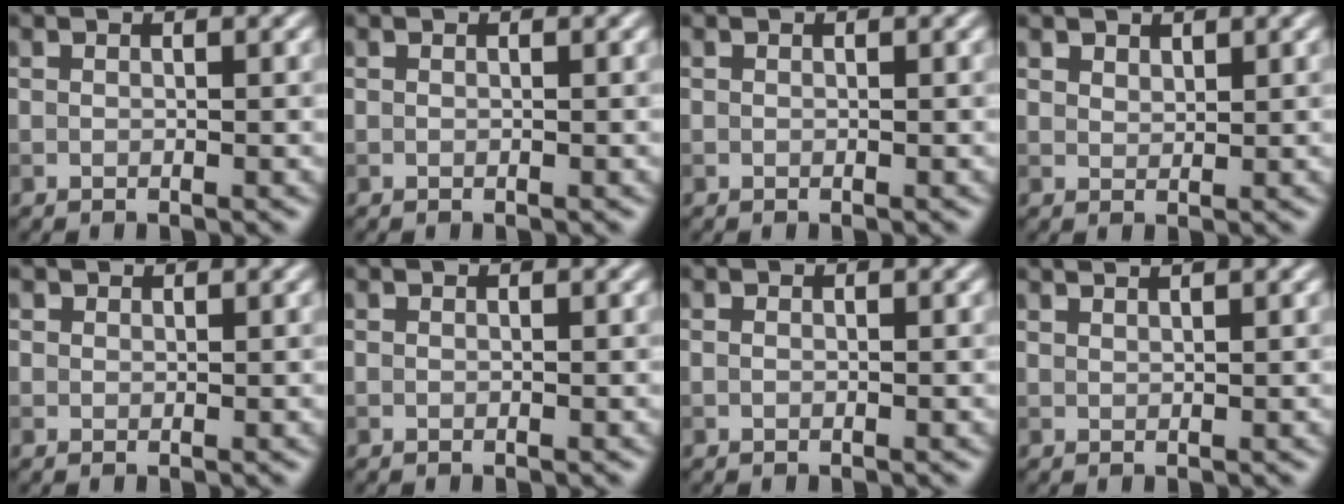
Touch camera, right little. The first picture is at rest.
{"total": 0.0}
{"total": 0.0}
{"total": 1.2, "force": [1.1, 0.5, 0.2], "torque": [-0.004, -0.001, 0.020]}
{"total": 0.8, "force": [0.6, 0.5, 0.1], "torque": [0.001, -0.003, 0.007]}
{"total": 0.0}
{"total": 0.0}
{"total": 2.3, "force": [1.9, 0.8, 1.2], "torque": [0.004, 0.004, 0.003]}